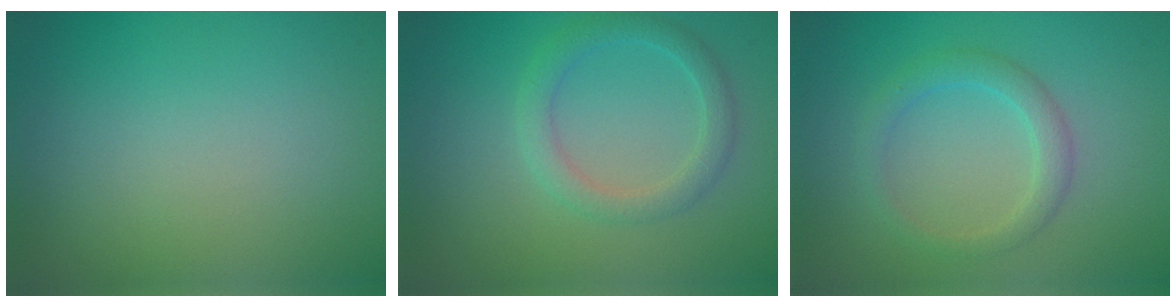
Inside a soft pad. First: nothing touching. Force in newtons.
{"total": 2.6, "press": 2.6, "slide": 0.2}
{"total": 2.3, "press": 2.3, "slide": 0.1}